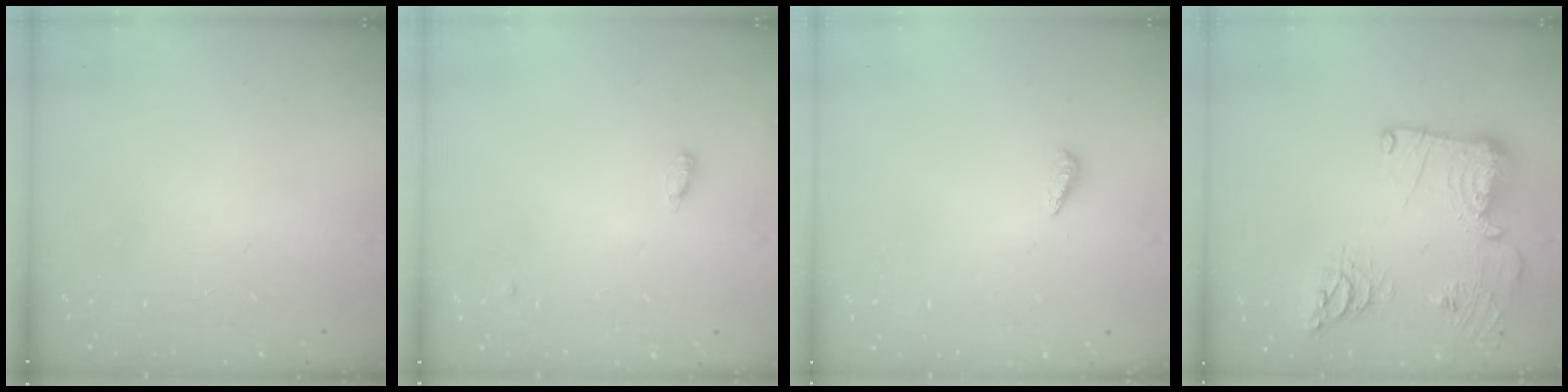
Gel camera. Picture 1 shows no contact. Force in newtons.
{"total": 4.0, "press": 3.9, "slide": 0.7}
{"total": 4.8, "press": 4.8, "slide": 0.4}
{"total": 18.8, "press": 18.6, "slide": 2.3}